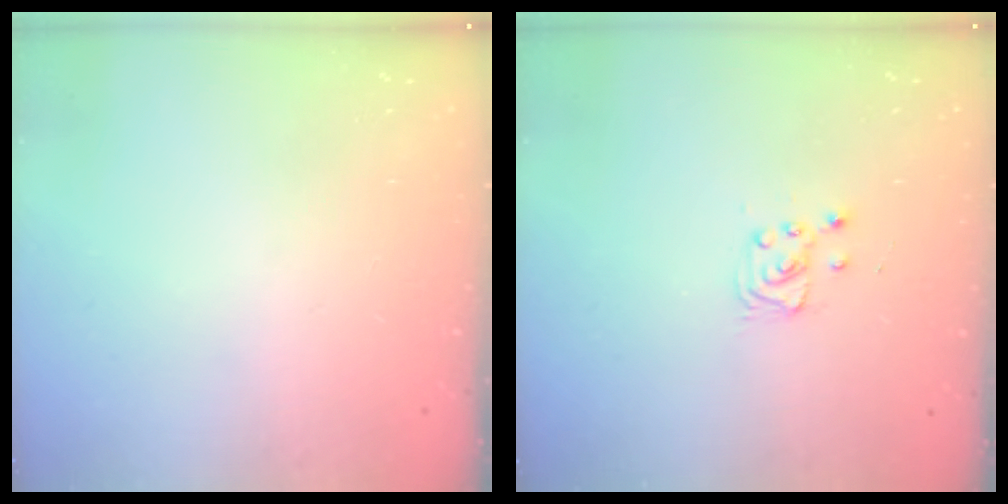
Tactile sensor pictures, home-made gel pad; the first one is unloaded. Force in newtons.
{"total": 4.4, "press": 4.4, "slide": 0.5}